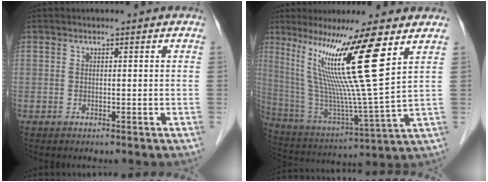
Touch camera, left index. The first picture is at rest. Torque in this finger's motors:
{"motor_torque": [2.14, 0.00, 1.05, 0.21]}